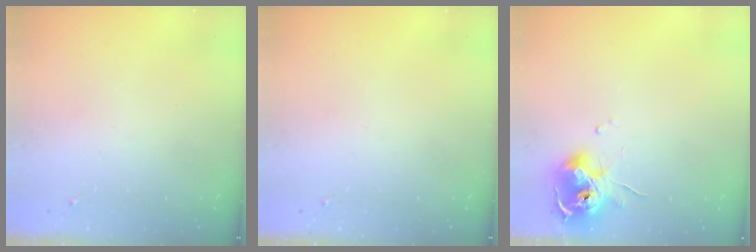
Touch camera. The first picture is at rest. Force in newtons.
{"total": 0.0}
{"total": 12.9, "press": 12.9, "slide": 1.4}